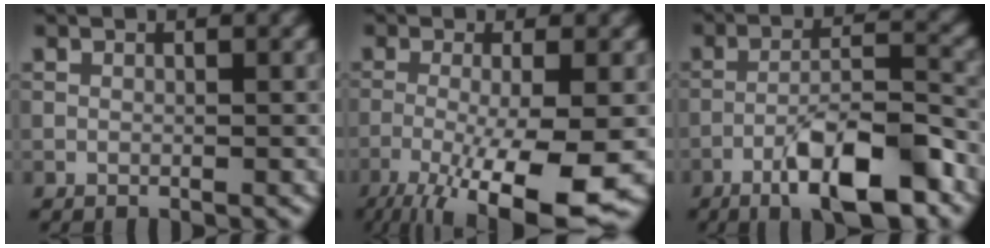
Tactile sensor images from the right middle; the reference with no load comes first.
{"total": 9.7, "force": [-4.3, 2.0, 8.4], "torque": [-0.137, -0.014, -0.072]}
{"total": 9.0, "force": [-5.1, 2.2, 7.1], "torque": [-0.116, 0.012, -0.088]}